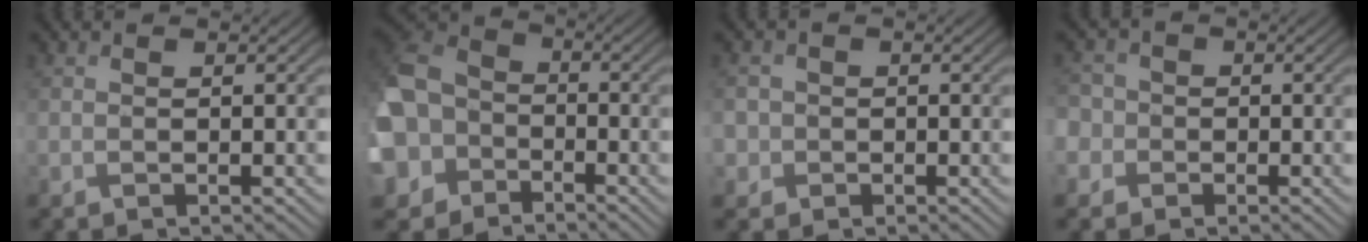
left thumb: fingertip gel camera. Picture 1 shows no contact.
{"total": 14.1, "force": [-5.8, 11.3, 6.0], "torque": [-0.209, -0.047, -0.112]}
{"total": 2.8, "force": [-0.1, 2.8, 0.2], "torque": [-0.006, 0.002, -0.017]}
{"total": 4.2, "force": [-0.9, 4.0, 0.9], "torque": [-0.031, 0.001, -0.042]}